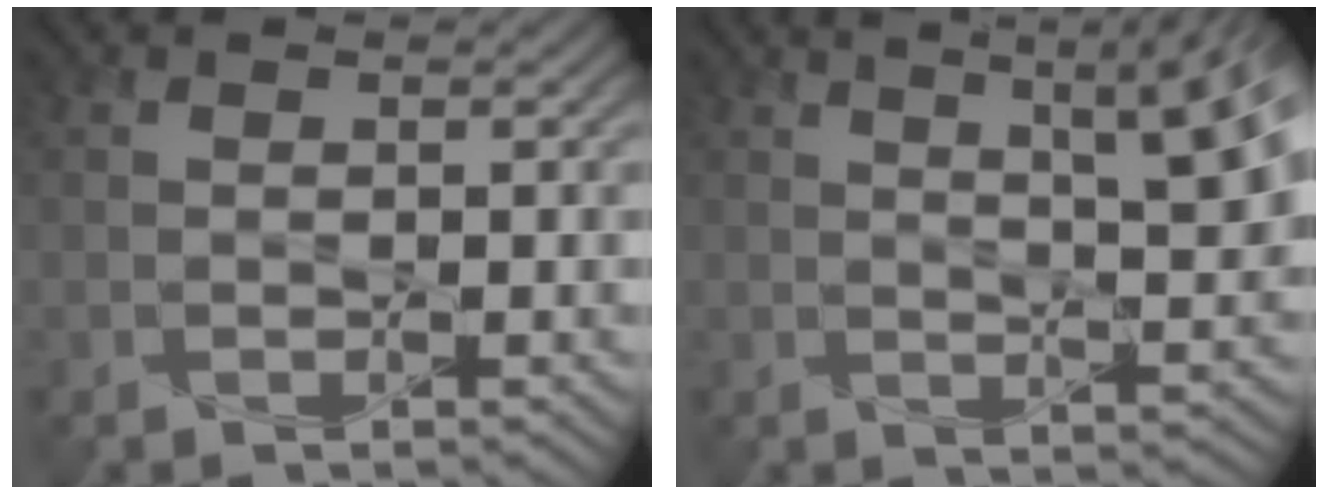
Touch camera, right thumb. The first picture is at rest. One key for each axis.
{"total": 10.3, "fx": 4.0, "fy": 2.9, "fz": 9.0, "tx": -0.109, "ty": 0.024, "tz": 0.051}